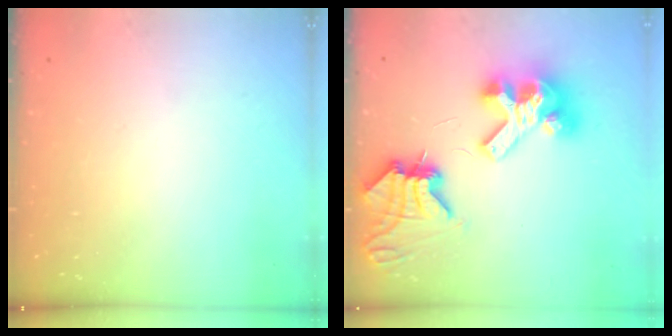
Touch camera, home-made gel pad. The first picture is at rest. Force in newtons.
{"total": 12.5, "press": 12.4, "slide": 1.5}